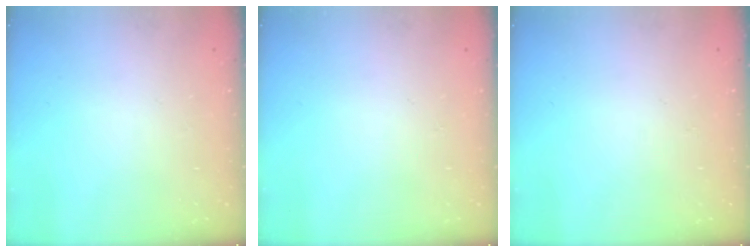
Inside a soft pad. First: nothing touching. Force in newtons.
{"total": 0.0}
{"total": 0.0}